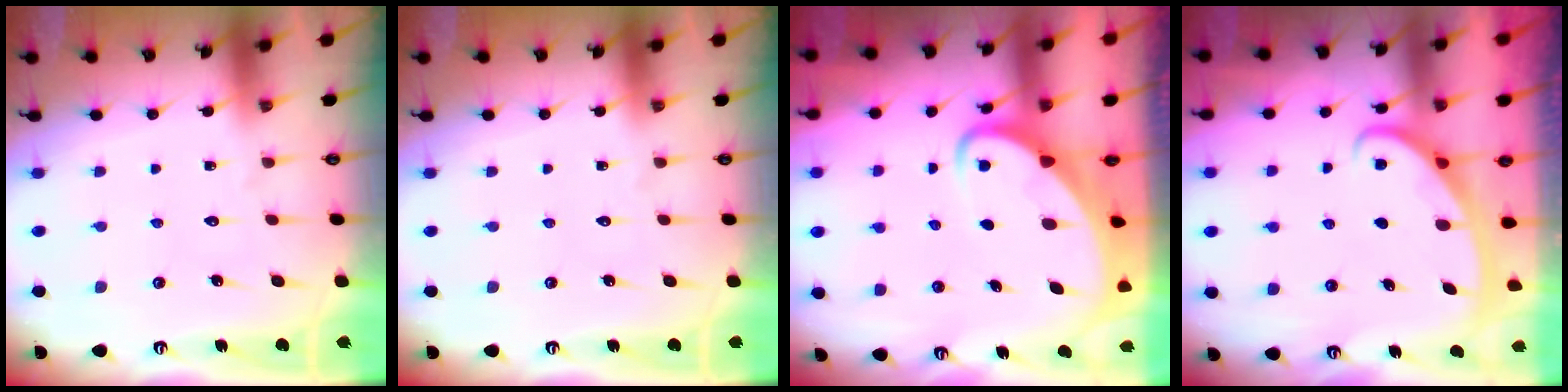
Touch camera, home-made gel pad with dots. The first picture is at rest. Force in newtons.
{"total": 0.0}
{"total": 3.8, "press": 3.8, "slide": 0.3}
{"total": 2.8, "press": 2.8, "slide": 0.4}